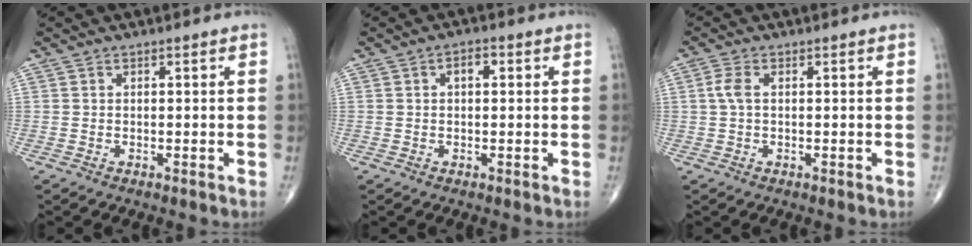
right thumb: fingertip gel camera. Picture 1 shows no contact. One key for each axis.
{"total": 2.4, "fx": 0.5, "fy": 1.3, "fz": 2.0, "tx": -0.027, "ty": 0.009, "tz": 0.005}
{"total": 2.6, "fx": 0.3, "fy": 1.3, "fz": 2.3, "tx": -0.060, "ty": 0.008, "tz": 0.005}